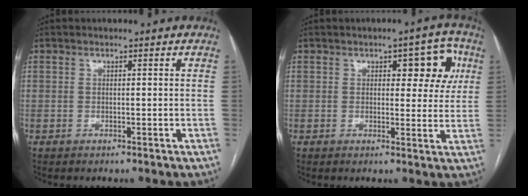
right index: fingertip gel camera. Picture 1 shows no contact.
{"total": 7.3, "force": [2.7, 3.2, 6.0], "torque": [-0.053, 0.020, 0.029]}